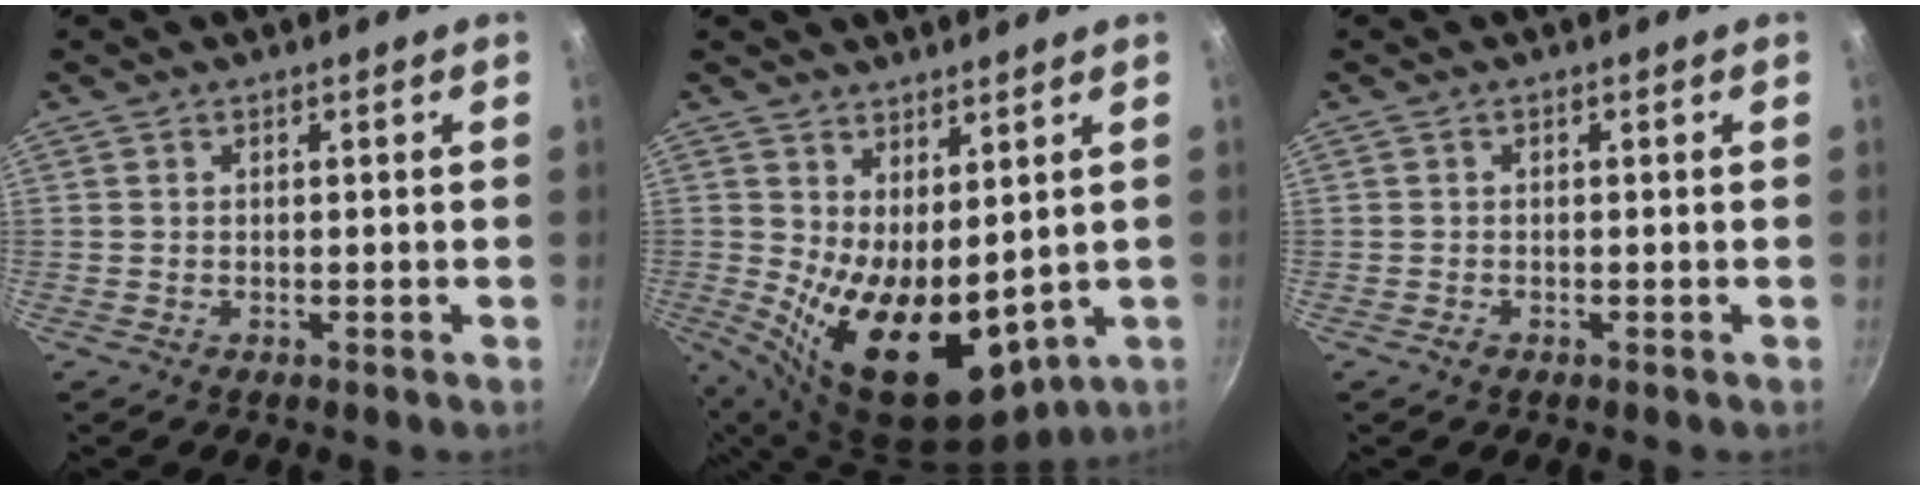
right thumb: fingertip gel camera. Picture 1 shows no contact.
{"total": 15.3, "force": [1.0, 8.2, 12.9], "torque": [-0.176, -0.034, 0.044]}
{"total": 1.0, "force": [-0.6, 0.7, 0.4], "torque": [-0.007, 0.002, -0.012]}